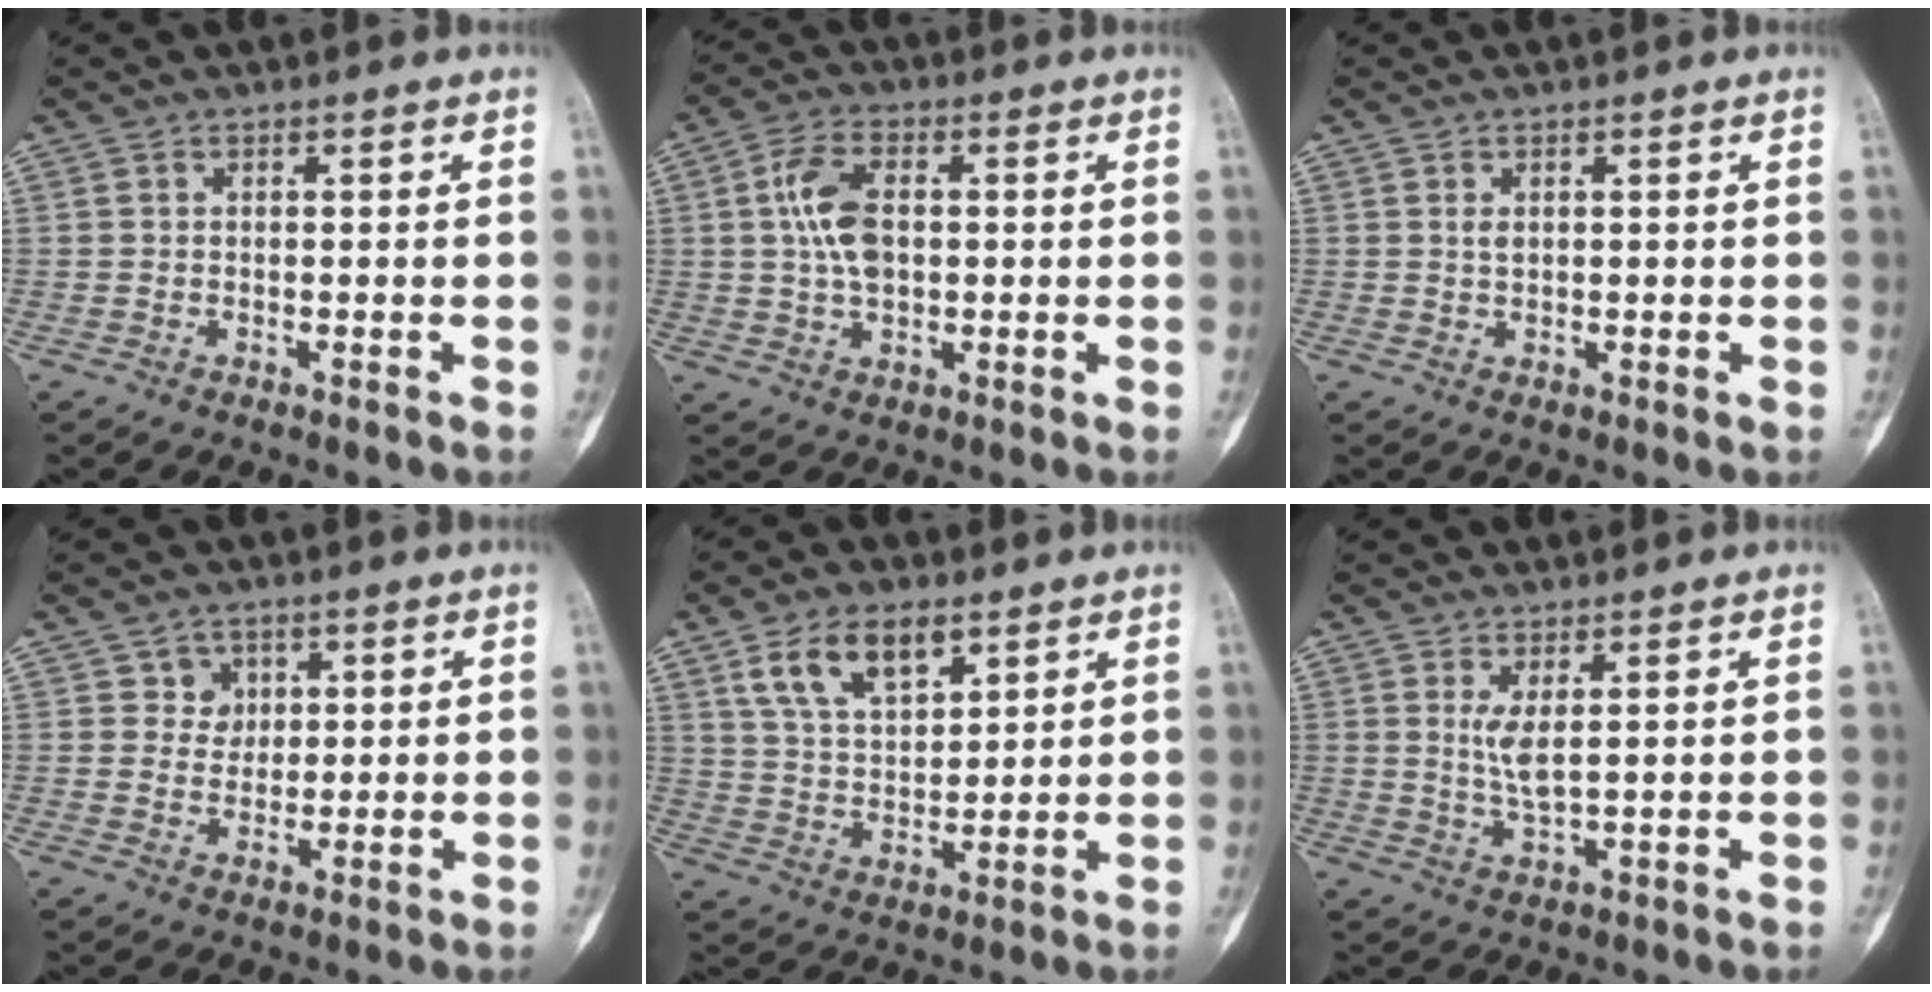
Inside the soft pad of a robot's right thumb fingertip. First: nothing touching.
{"total": 8.3, "force": [1.1, 4.9, 6.6], "torque": [-0.122, 0.009, 0.021]}
{"total": 1.1, "force": [0.5, 0.7, 0.7], "torque": [-0.008, -0.002, 0.010]}
{"total": 3.9, "force": [1.6, 3.5, 0.3], "torque": [0.023, -0.003, 0.023]}
{"total": 10.7, "force": [6.0, 5.6, 6.9], "torque": [-0.109, -0.024, 0.119]}
{"total": 3.6, "force": [1.3, 0.9, 3.2], "torque": [-0.068, -0.017, 0.034]}